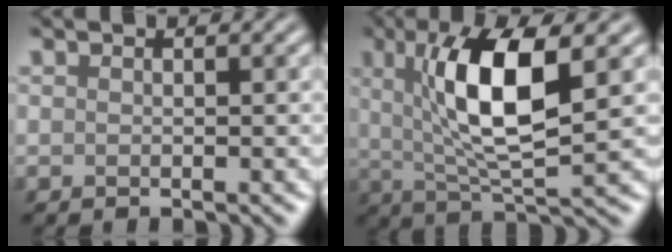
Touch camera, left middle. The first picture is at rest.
{"total": 8.7, "force": [2.1, 2.3, 8.1], "torque": [-0.140, -0.003, 0.038]}